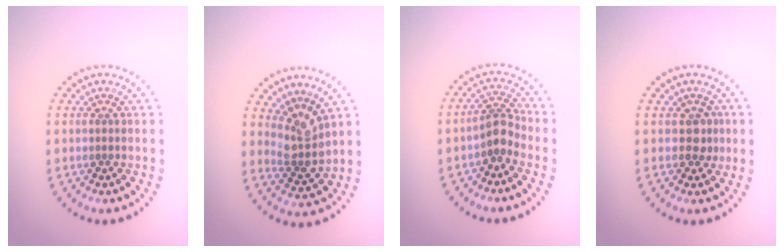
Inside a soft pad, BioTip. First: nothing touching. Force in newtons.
{"total": 3.0, "press": 2.2, "slide": 2.1}
{"total": 2.5, "press": 1.9, "slide": 1.6}
{"total": 1.5, "press": 1.4, "slide": 0.7}